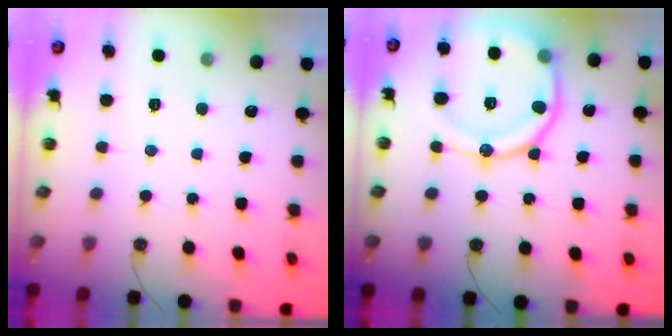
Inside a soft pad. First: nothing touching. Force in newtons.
{"total": 17.7, "press": 17.6, "slide": 1.9}